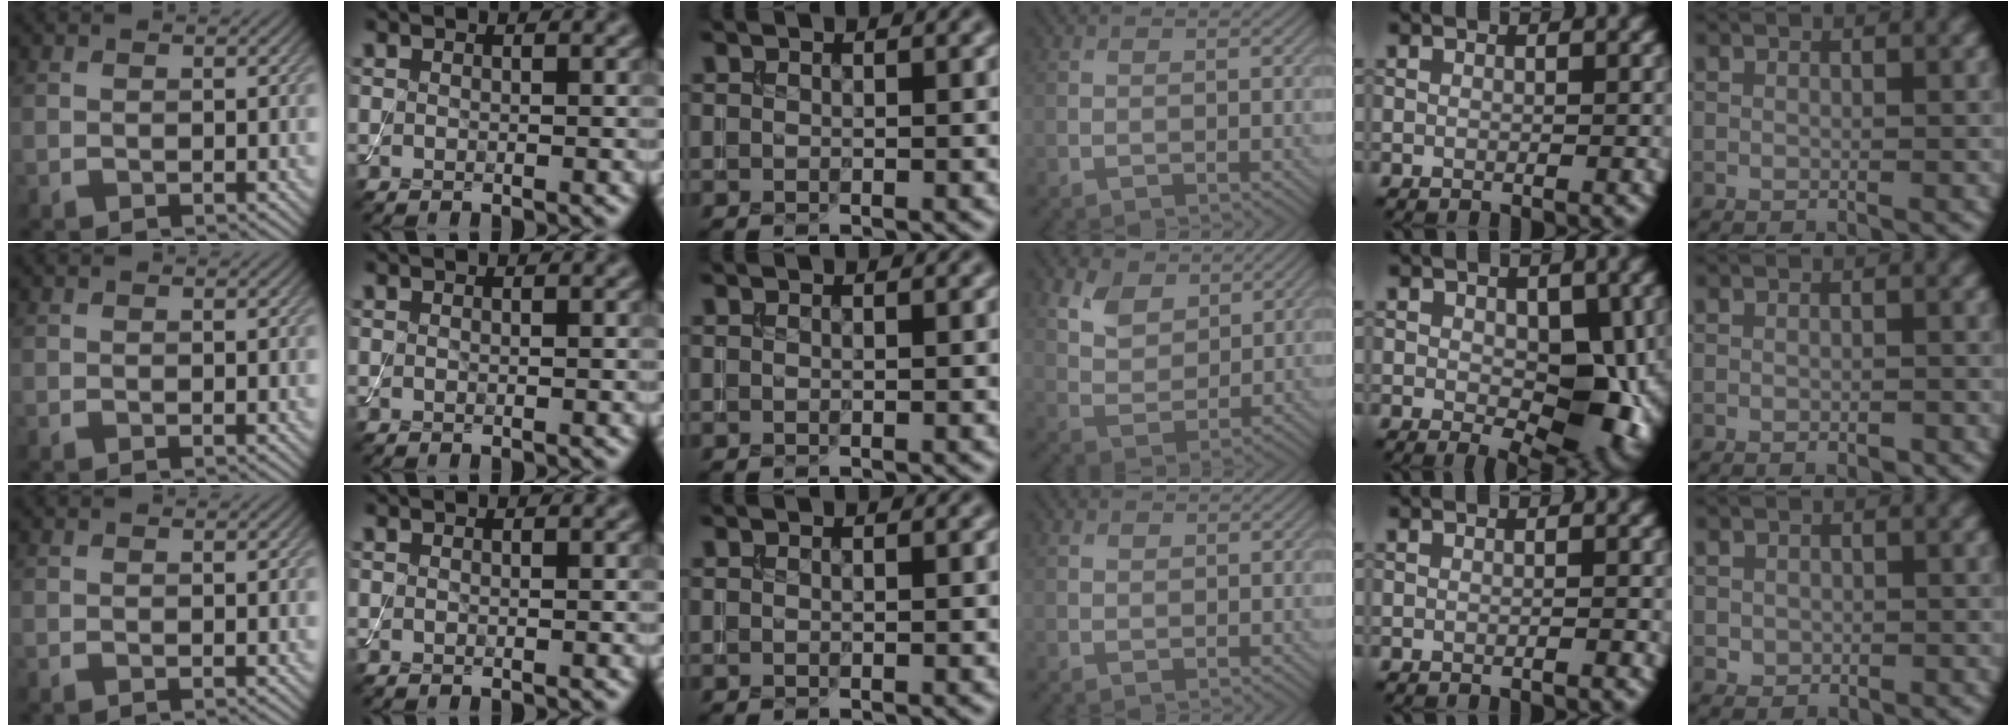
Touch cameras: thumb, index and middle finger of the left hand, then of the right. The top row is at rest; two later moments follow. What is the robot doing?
{"motion": "assemble", "object": "toy tower of hanoi"}